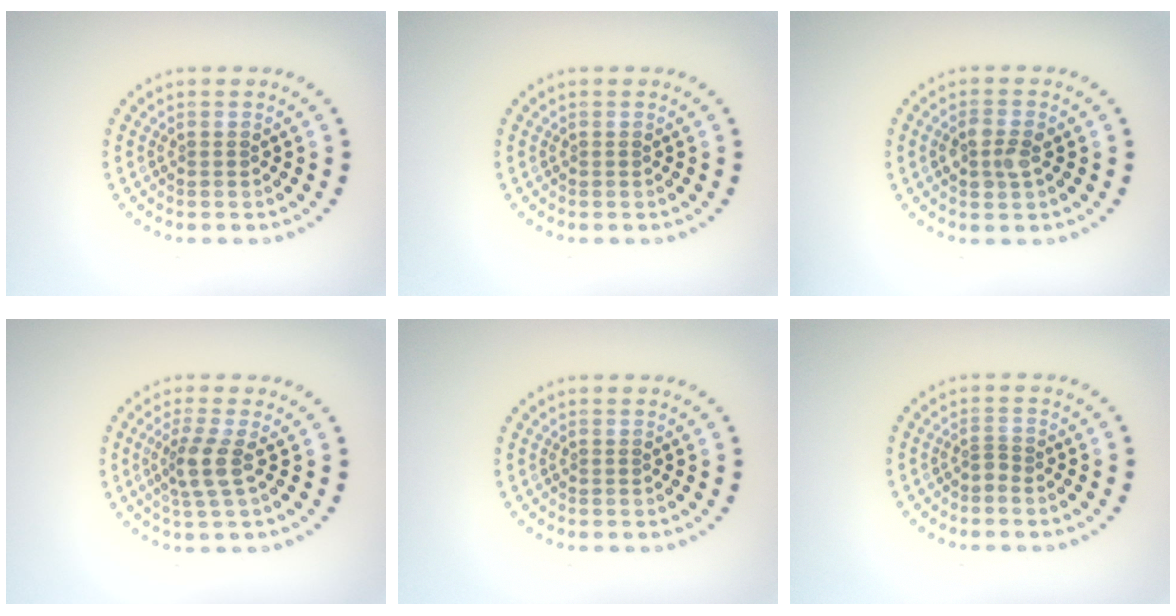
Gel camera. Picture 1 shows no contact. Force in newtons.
{"total": 0.0}
{"total": 2.3, "press": 2.3, "slide": 0.2}
{"total": 2.8, "press": 2.1, "slide": 1.8}
{"total": 0.0}
{"total": 0.7, "press": 0.4, "slide": 0.6}